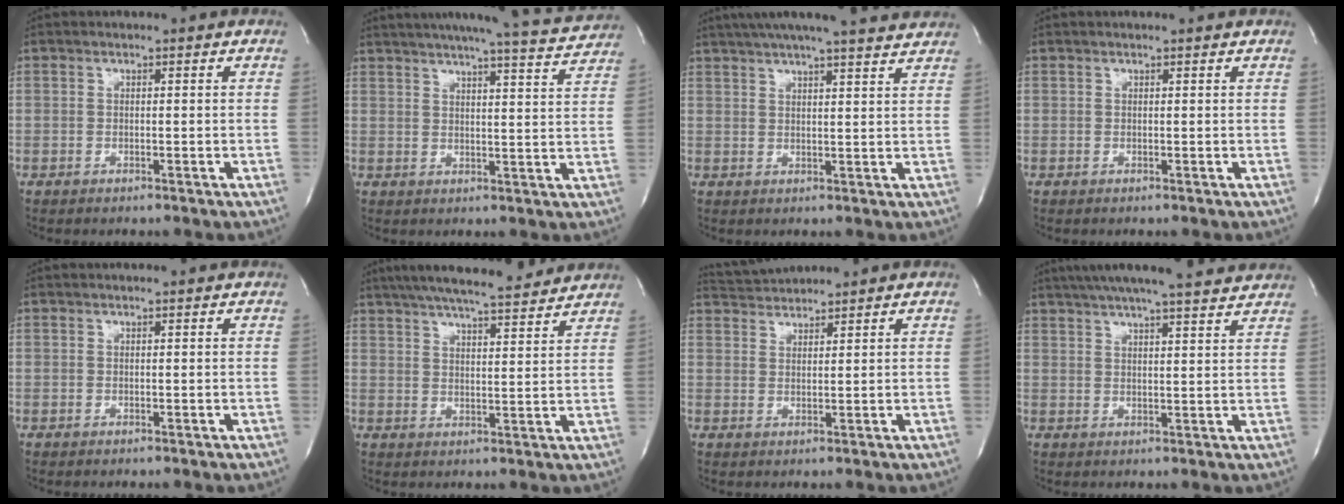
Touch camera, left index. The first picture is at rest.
{"total": 18.8, "force": [17.4, 1.0, 6.9], "torque": [-0.108, -0.020, 0.210]}
{"total": 18.6, "force": [16.7, 1.4, 8.1], "torque": [-0.133, 0.021, 0.215]}
{"total": 1.4, "force": [1.2, 0.2, 0.5], "torque": [-0.009, 0.011, 0.010]}
{"total": 1.0, "force": [0.9, 0.2, 0.4], "torque": [-0.008, 0.011, 0.008]}
{"total": 17.6, "force": [15.4, 2.5, 8.3], "torque": [-0.142, 0.026, 0.216]}
{"total": 3.6, "force": [3.6, -0.1, -0.4], "torque": [-0.004, 0.016, 0.070]}
{"total": 19.1, "force": [17.0, 1.8, 8.5], "torque": [-0.141, 0.026, 0.224]}